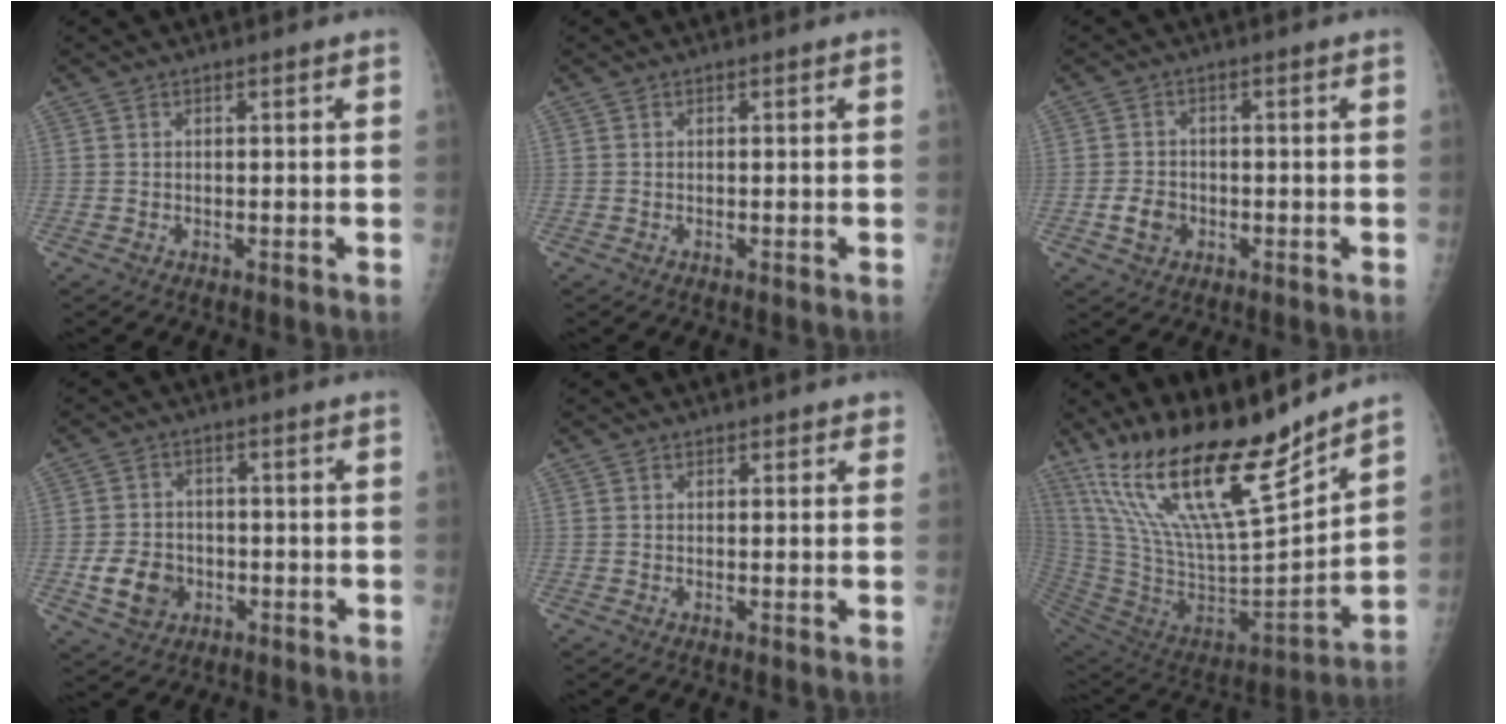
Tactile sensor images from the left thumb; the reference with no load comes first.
{"total": 0.0}
{"total": 3.9, "force": [-1.3, 3.2, 1.9], "torque": [-0.026, 0.007, -0.022]}
{"total": 6.9, "force": [-1.9, 5.7, 3.4], "torque": [-0.045, 0.008, -0.029]}
{"total": 1.5, "force": [1.2, 0.8, 0.3], "torque": [0.015, -0.005, 0.009]}
{"total": 26.0, "force": [19.8, 5.3, 16.0], "torque": [-0.255, -0.109, 0.360]}